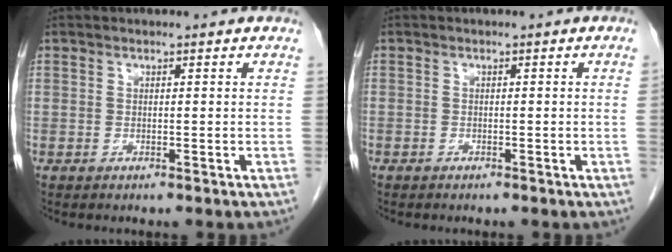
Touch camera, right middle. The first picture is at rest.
{"total": 0.6, "force": [-0.2, -0.3, 0.5], "torque": [0.001, 0.004, -0.006]}